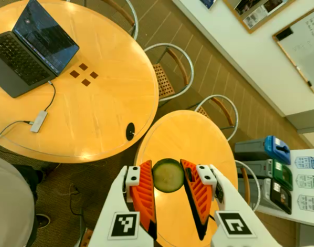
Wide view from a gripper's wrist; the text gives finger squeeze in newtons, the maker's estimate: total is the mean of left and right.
{"total": 7.9, "left": 8.2, "right": 7.6}